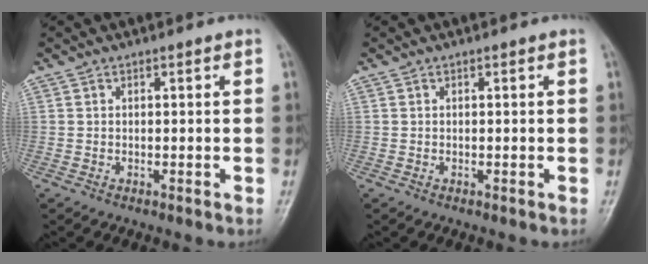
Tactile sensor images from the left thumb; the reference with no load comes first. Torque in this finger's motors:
{"motor_torque": [0.00, 0.00, -0.02, -0.02, 0.00]}